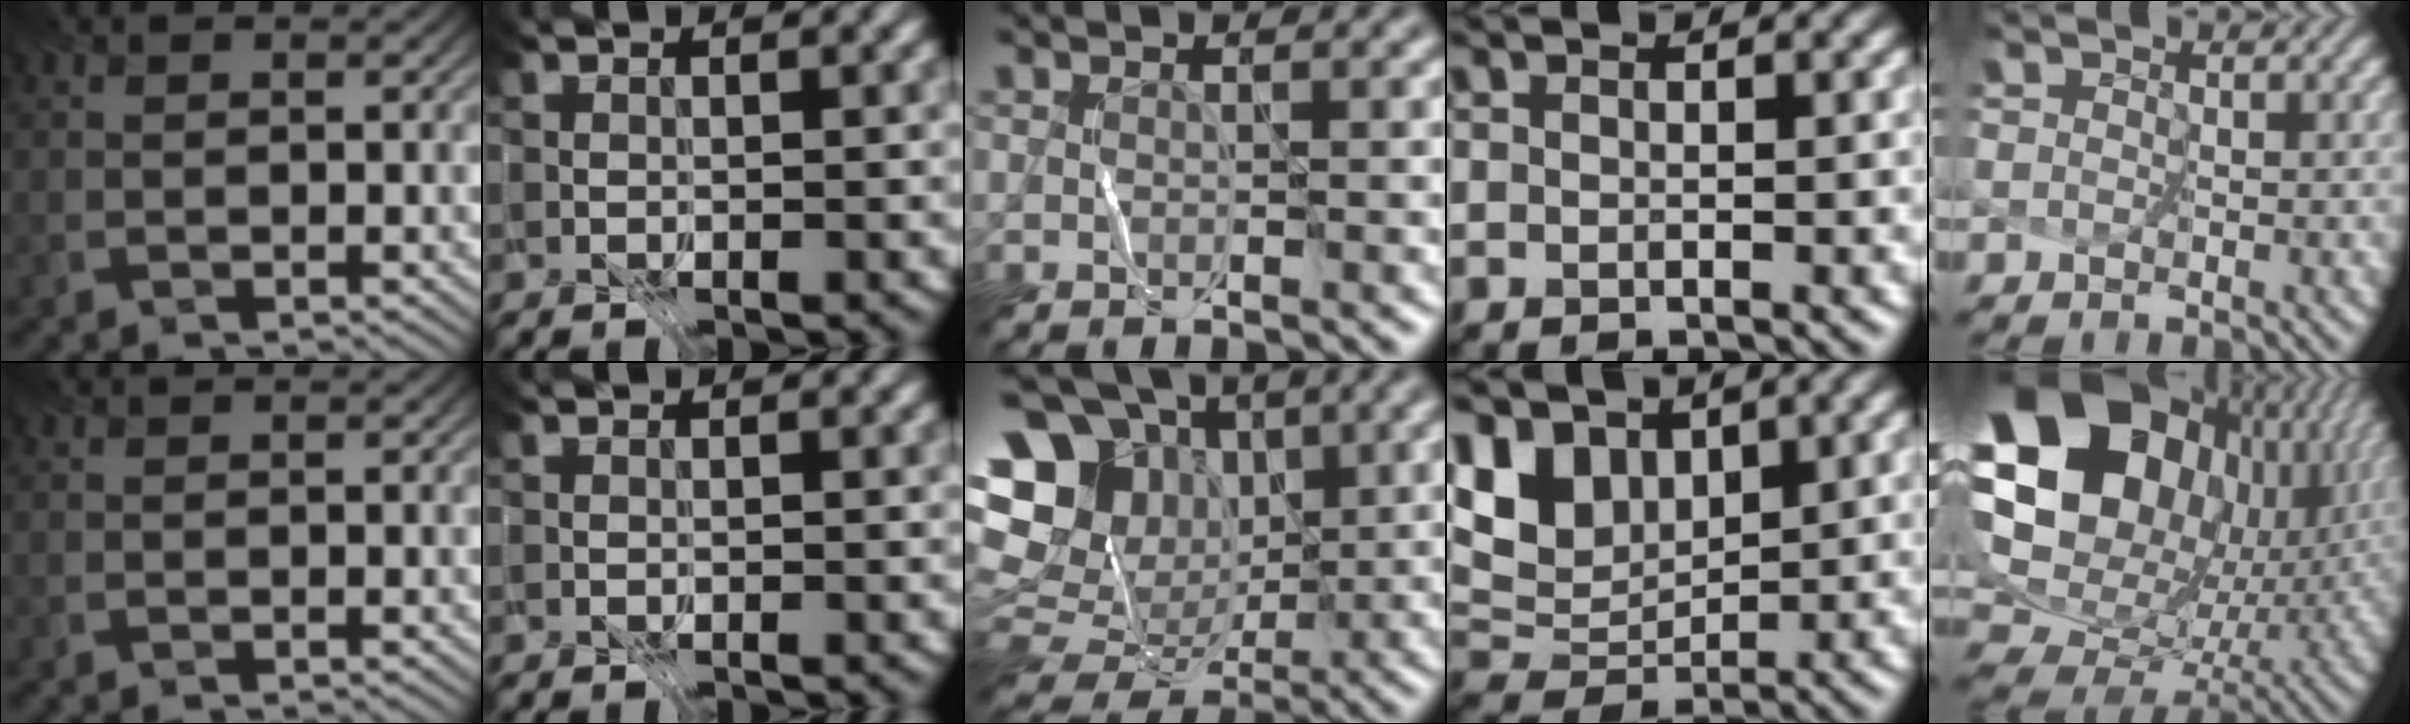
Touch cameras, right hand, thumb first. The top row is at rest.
{"middle": {"total": 16.1, "force": [4.1, 13.5, 7.9], "torque": [-0.179, 0.022, 0.068]}, "ring": {"total": 4.2, "force": [2.7, 2.7, 1.7], "torque": [-0.064, 0.002, 0.074]}, "little": {"total": 19.0, "force": [6.3, 13.7, 11.7], "torque": [-0.256, 0.003, 0.151]}}